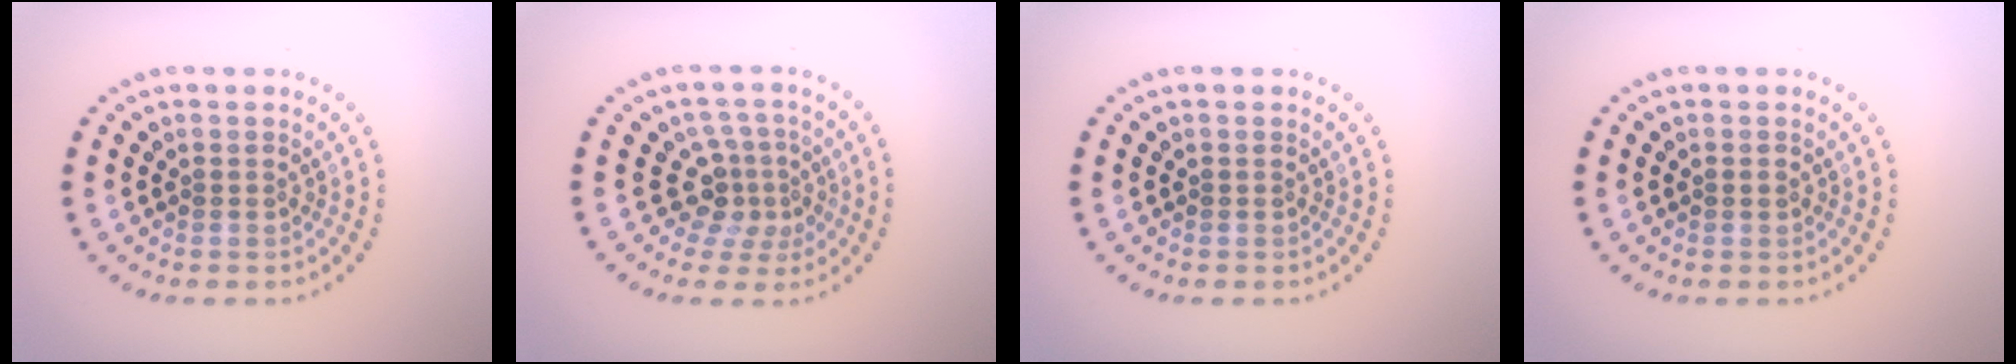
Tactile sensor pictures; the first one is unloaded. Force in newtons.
{"total": 3.2, "press": 2.3, "slide": 2.3}
{"total": 0.0}
{"total": 0.8, "press": 0.8, "slide": 0.2}